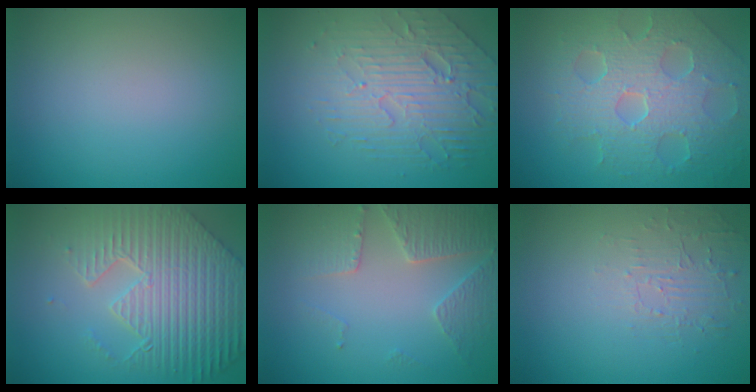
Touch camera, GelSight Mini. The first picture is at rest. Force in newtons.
{"total": 5.9, "press": 4.5, "slide": 3.8}
{"total": 8.4, "press": 5.9, "slide": 6.1}
{"total": 9.2, "press": 6.5, "slide": 6.5}
{"total": 3.6, "press": 3.2, "slide": 1.5}
{"total": 1.8, "press": 0.7, "slide": 1.7}